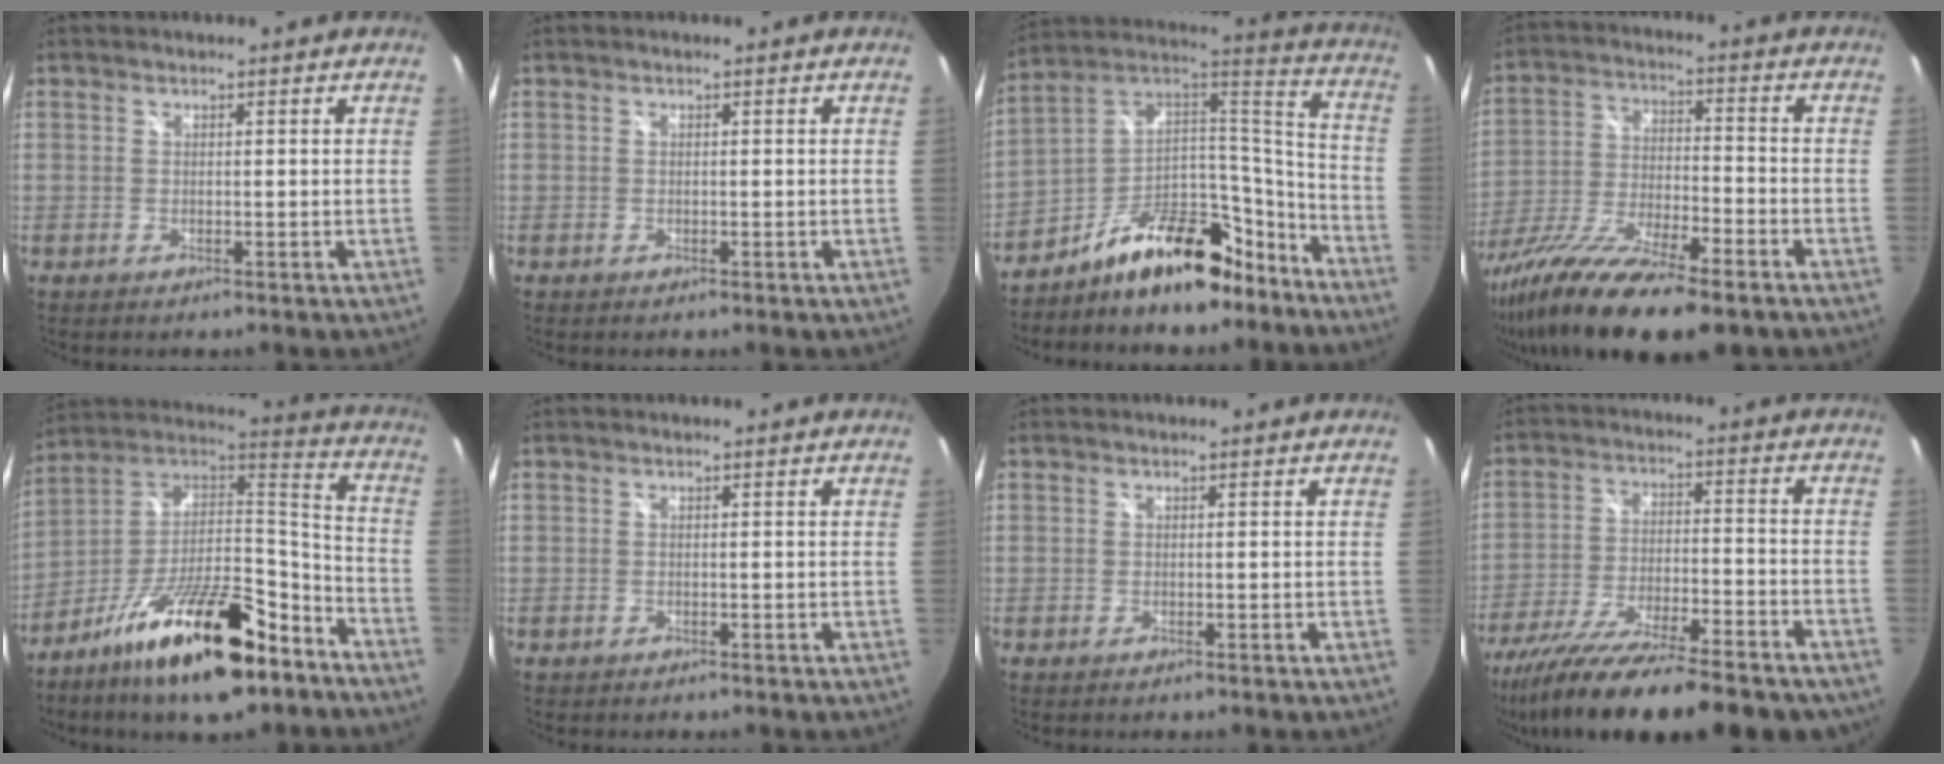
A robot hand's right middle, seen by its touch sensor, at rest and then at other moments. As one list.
[{"total": 0.0}, {"total": 18.8, "force": [-12.8, 9.0, 10.4], "torque": [-0.169, 0.059, -0.196]}, {"total": 21.7, "force": [-15.8, 4.8, 14.2], "torque": [-0.279, -0.066, -0.276]}, {"total": 23.8, "force": [-14.2, 8.6, 17.1], "torque": [-0.298, 0.003, -0.236]}, {"total": 0.0}, {"total": 0.0}, {"total": 25.1, "force": [-20.2, 5.3, 13.8], "torque": [-0.251, -0.066, -0.306]}]